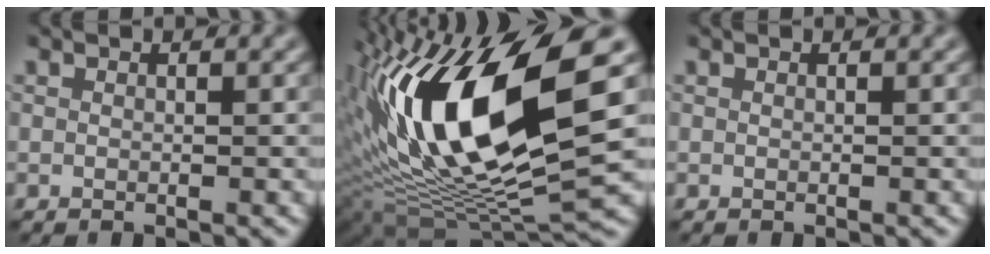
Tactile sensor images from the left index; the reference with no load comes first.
{"total": 16.1, "force": [3.0, 6.2, 14.5], "torque": [-0.274, 0.001, 0.047]}
{"total": 0.0}